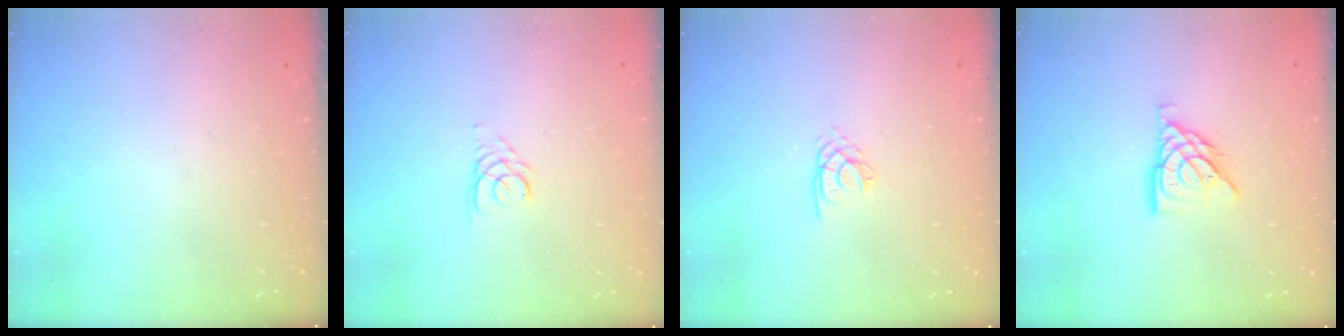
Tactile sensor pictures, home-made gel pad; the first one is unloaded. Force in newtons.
{"total": 2.6, "press": 2.6, "slide": 0.2}
{"total": 1.8, "press": 1.8, "slide": 0.2}
{"total": 9.6, "press": 9.6, "slide": 0.4}